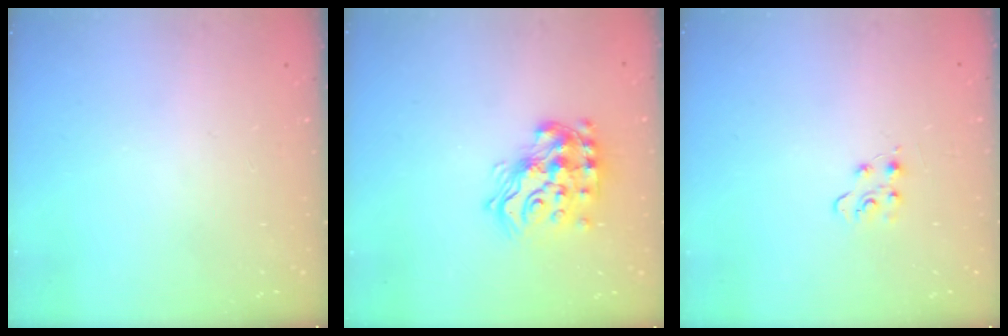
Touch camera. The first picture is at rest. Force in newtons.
{"total": 17.0, "press": 17.0, "slide": 1.0}
{"total": 5.2, "press": 5.2, "slide": 0.6}